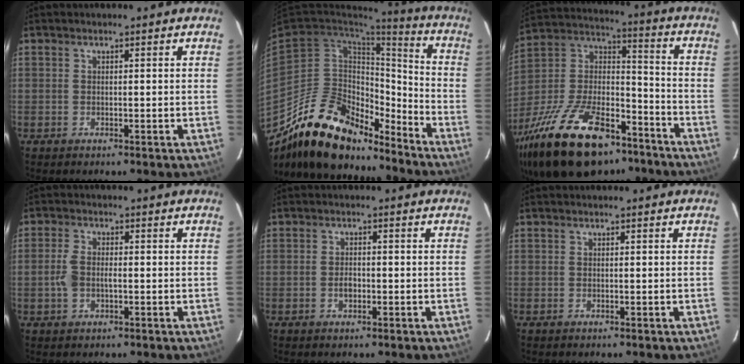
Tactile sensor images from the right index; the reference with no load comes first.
{"total": 20.8, "force": [-16.2, 9.4, 8.9], "torque": [-0.178, 0.022, -0.268]}
{"total": 31.7, "force": [-20.5, 14.4, 19.3], "torque": [-0.391, -0.011, -0.326]}
{"total": 3.9, "force": [-0.8, 2.2, 3.1], "torque": [-0.071, 0.003, -0.011]}
{"total": 2.1, "force": [-0.7, 1.4, 1.5], "torque": [-0.027, 0.003, -0.012]}
{"total": 0.0}